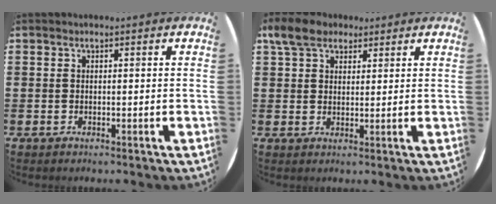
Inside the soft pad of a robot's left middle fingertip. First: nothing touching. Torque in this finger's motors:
{"motor_torque": [1.20, -0.87, 0.16, 0.04]}